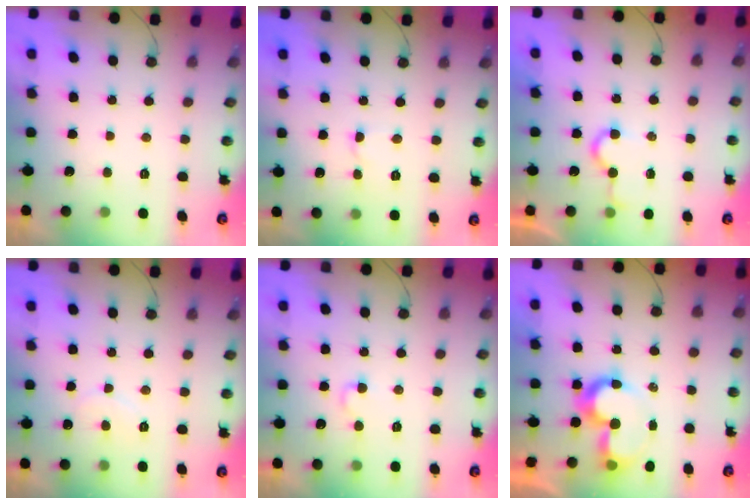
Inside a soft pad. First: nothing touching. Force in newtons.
{"total": 3.2, "press": 3.2, "slide": 0.3}
{"total": 5.1, "press": 5.0, "slide": 0.5}
{"total": 6.9, "press": 6.8, "slide": 0.4}
{"total": 4.4, "press": 4.3, "slide": 0.5}
{"total": 8.8, "press": 8.2, "slide": 3.1}